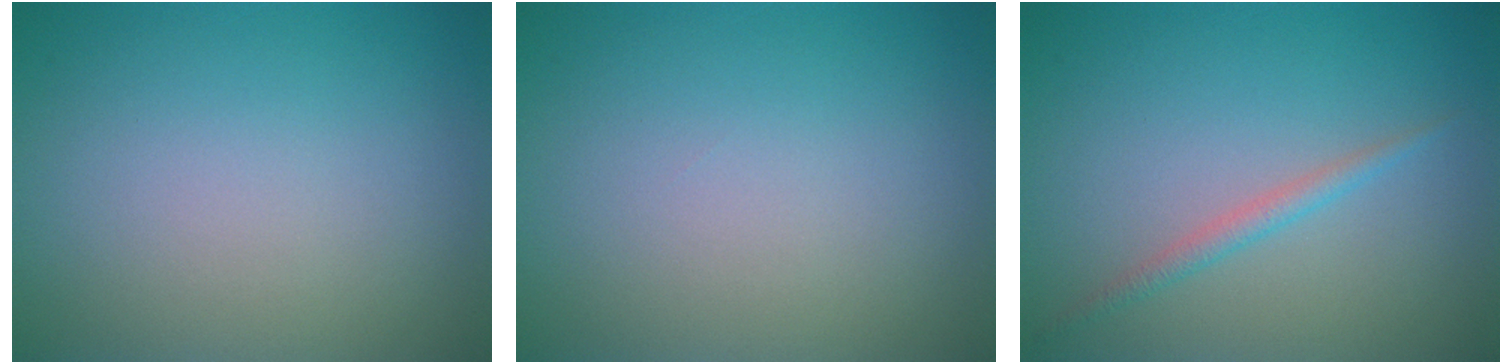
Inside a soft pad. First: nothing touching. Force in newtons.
{"total": 0.0}
{"total": 1.4, "press": 1.4, "slide": 0.1}